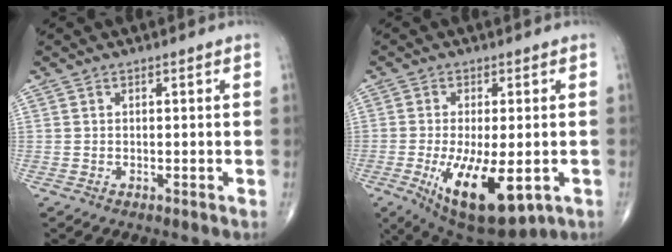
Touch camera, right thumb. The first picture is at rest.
{"total": 15.2, "force": [-4.8, 6.1, 13.0], "torque": [-0.219, -0.019, -0.055]}